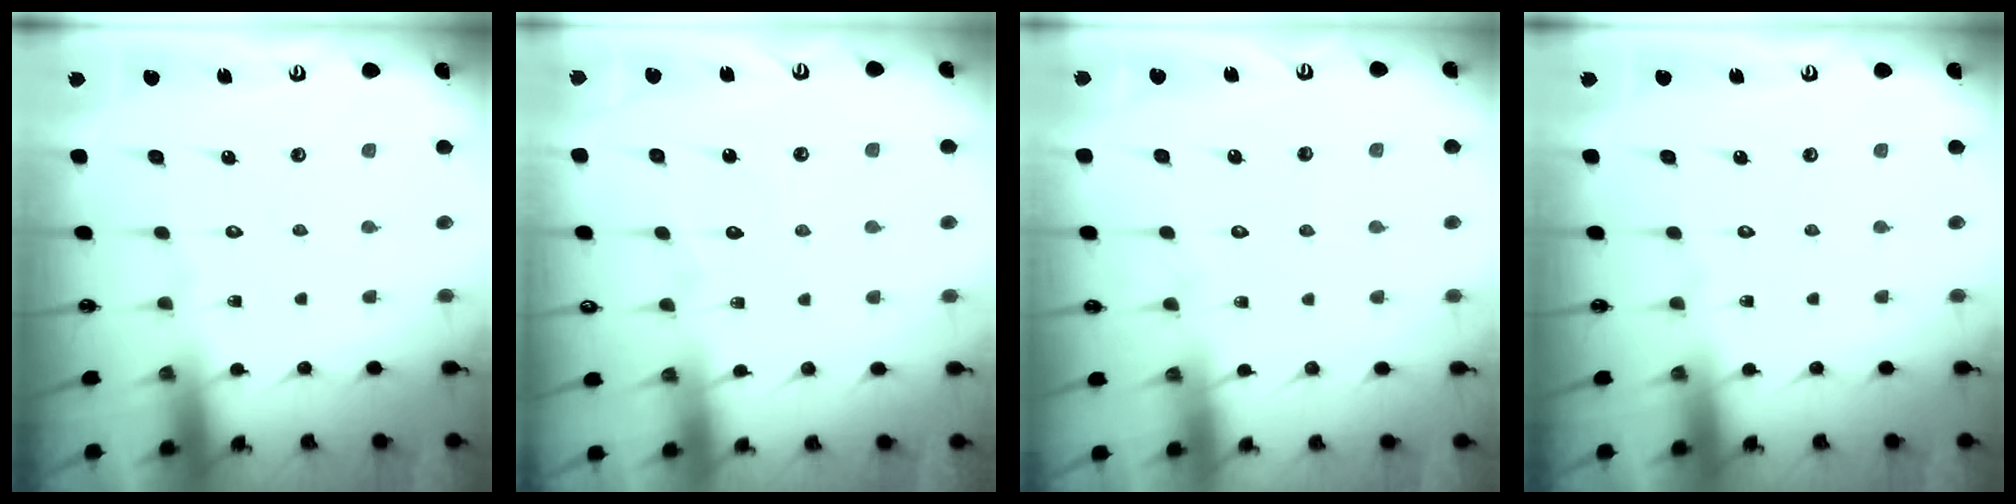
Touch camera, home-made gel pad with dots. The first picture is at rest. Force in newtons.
{"total": 3.4, "press": 3.4, "slide": 0.3}
{"total": 3.0, "press": 3.0, "slide": 0.3}
{"total": 0.0}